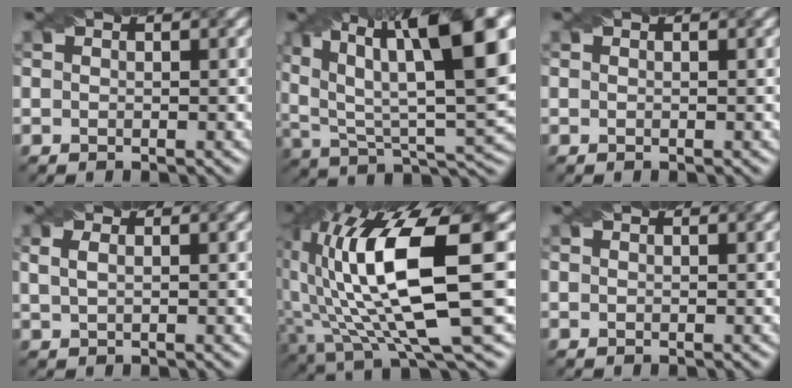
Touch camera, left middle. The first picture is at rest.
{"total": 16.6, "force": [7.5, 6.4, 13.4], "torque": [-0.238, 0.015, 0.138]}
{"total": 0.0}
{"total": 2.2, "force": [0.9, 1.2, 1.6], "torque": [-0.021, 0.006, 0.011]}
{"total": 14.3, "force": [2.4, 4.3, 13.5], "torque": [-0.232, -0.004, 0.051]}
{"total": 0.0}